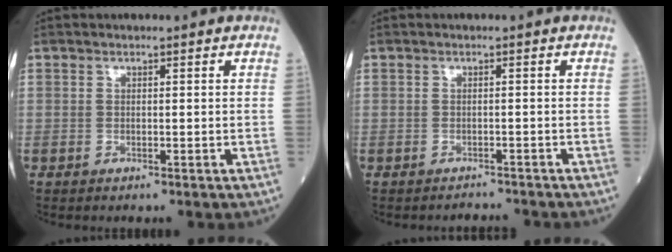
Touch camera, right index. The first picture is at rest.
{"total": 1.7, "force": [-1.7, -0.1, -0.3], "torque": [0.006, -0.006, -0.022]}